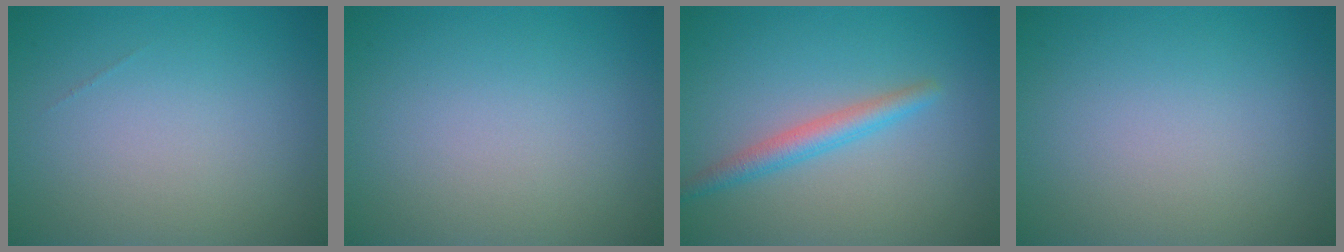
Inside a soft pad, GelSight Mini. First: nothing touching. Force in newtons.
{"total": 0.0}
{"total": 2.4, "press": 2.4, "slide": 0.0}
{"total": 0.0}